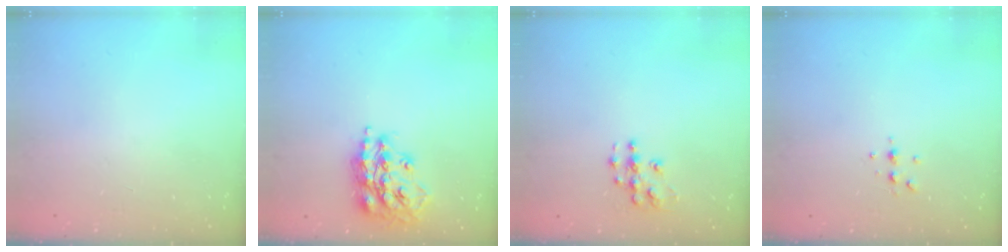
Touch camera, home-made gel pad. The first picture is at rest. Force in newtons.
{"total": 16.1, "press": 16.0, "slide": 1.6}
{"total": 8.2, "press": 8.2, "slide": 0.4}
{"total": 4.4, "press": 4.3, "slide": 0.5}